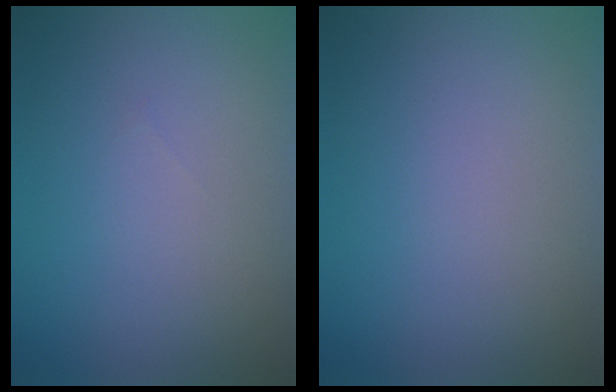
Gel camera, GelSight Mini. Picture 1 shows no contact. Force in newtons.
{"total": 0.0}